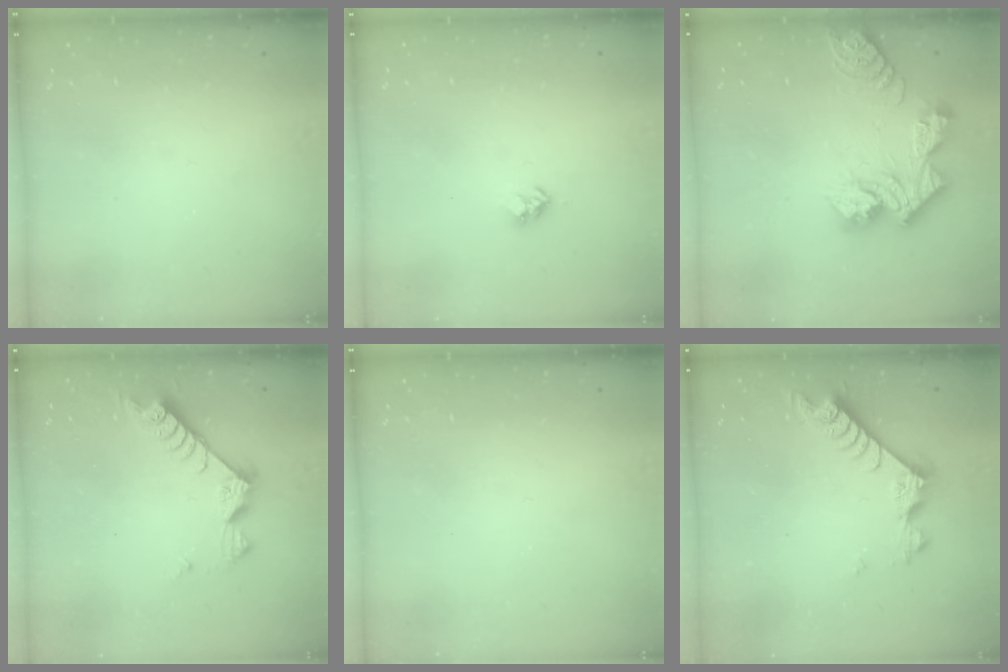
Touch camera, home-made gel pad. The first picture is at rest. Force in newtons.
{"total": 2.8, "press": 2.8, "slide": 0.4}
{"total": 14.7, "press": 14.7, "slide": 1.3}
{"total": 7.6, "press": 7.6, "slide": 0.6}
{"total": 0.0}
{"total": 7.0, "press": 7.0, "slide": 0.5}